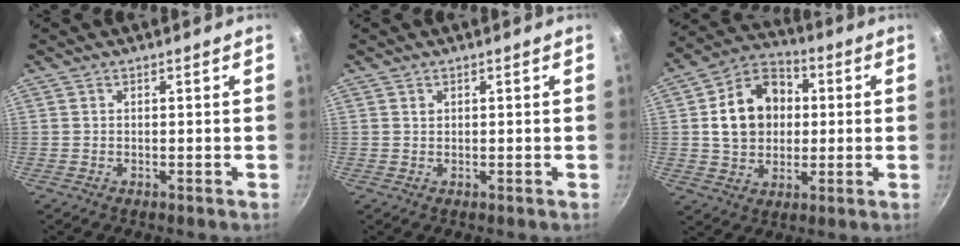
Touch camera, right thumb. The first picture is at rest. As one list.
[{"total": 0.6, "force": [0.3, 0.5, 0.2], "torque": [-0.003, 0.000, 0.005]}, {"total": 14.5, "force": [1.7, 11.5, 8.6], "torque": [-0.116, 0.024, 0.022]}]